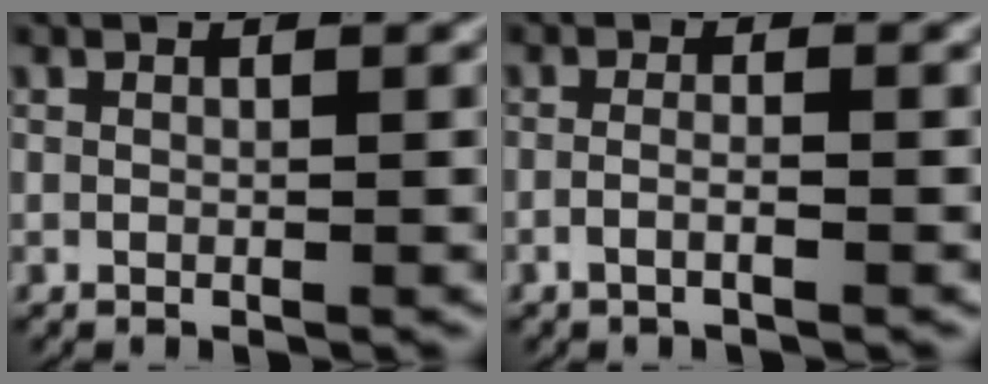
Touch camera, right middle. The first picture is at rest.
{"total": 1.7, "force": [-1.3, 0.0, 1.1], "torque": [-0.030, -0.006, -0.021]}